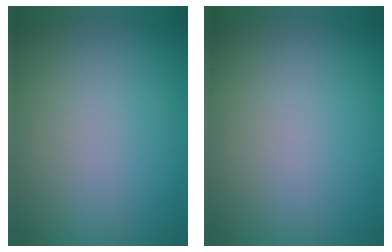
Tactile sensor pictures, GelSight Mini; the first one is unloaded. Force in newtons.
{"total": 0.0}